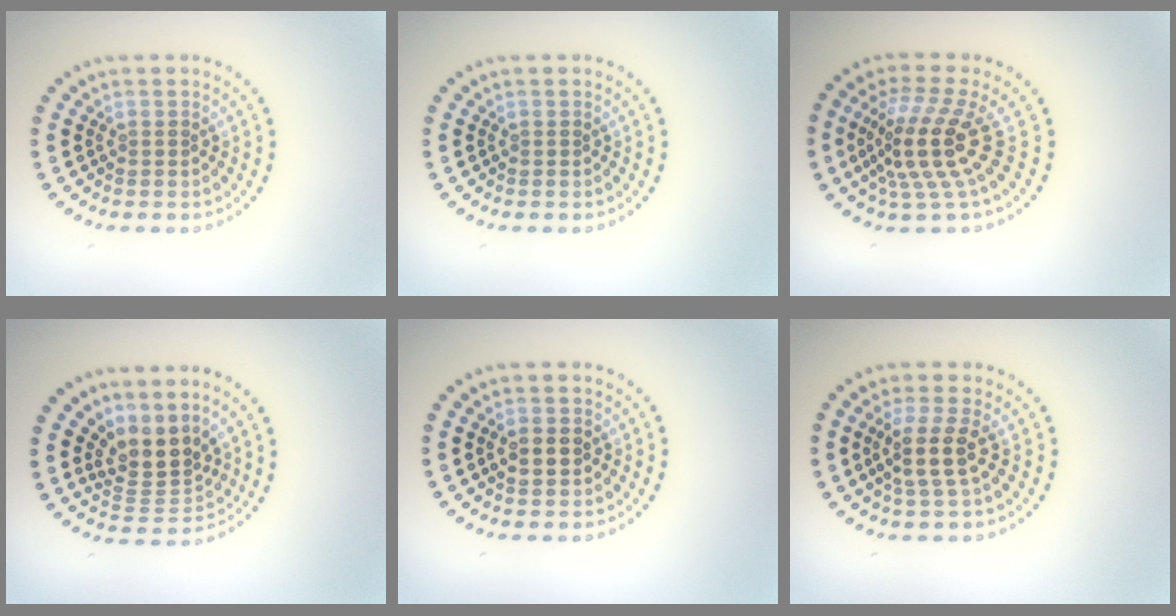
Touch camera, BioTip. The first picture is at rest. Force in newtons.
{"total": 0.0}
{"total": 5.1, "press": 3.6, "slide": 3.6}
{"total": 3.6, "press": 2.6, "slide": 2.5}
{"total": 2.5, "press": 2.5, "slide": 0.3}
{"total": 2.9, "press": 2.4, "slide": 1.6}